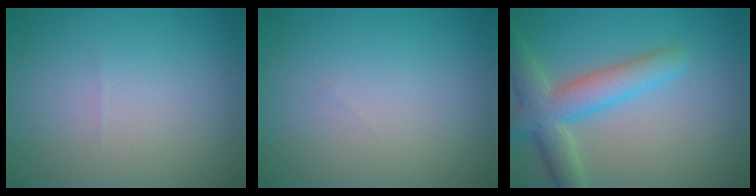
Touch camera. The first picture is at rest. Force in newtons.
{"total": 0.0}
{"total": 5.4, "press": 5.4, "slide": 0.1}